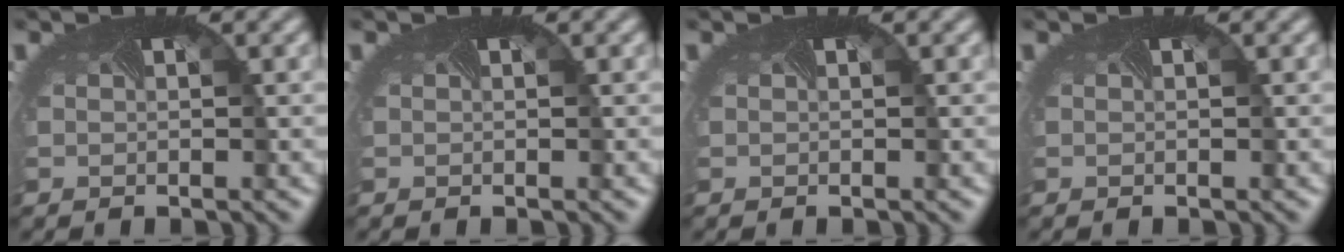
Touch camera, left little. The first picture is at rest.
{"total": 0.0}
{"total": 0.0}
{"total": 0.0}